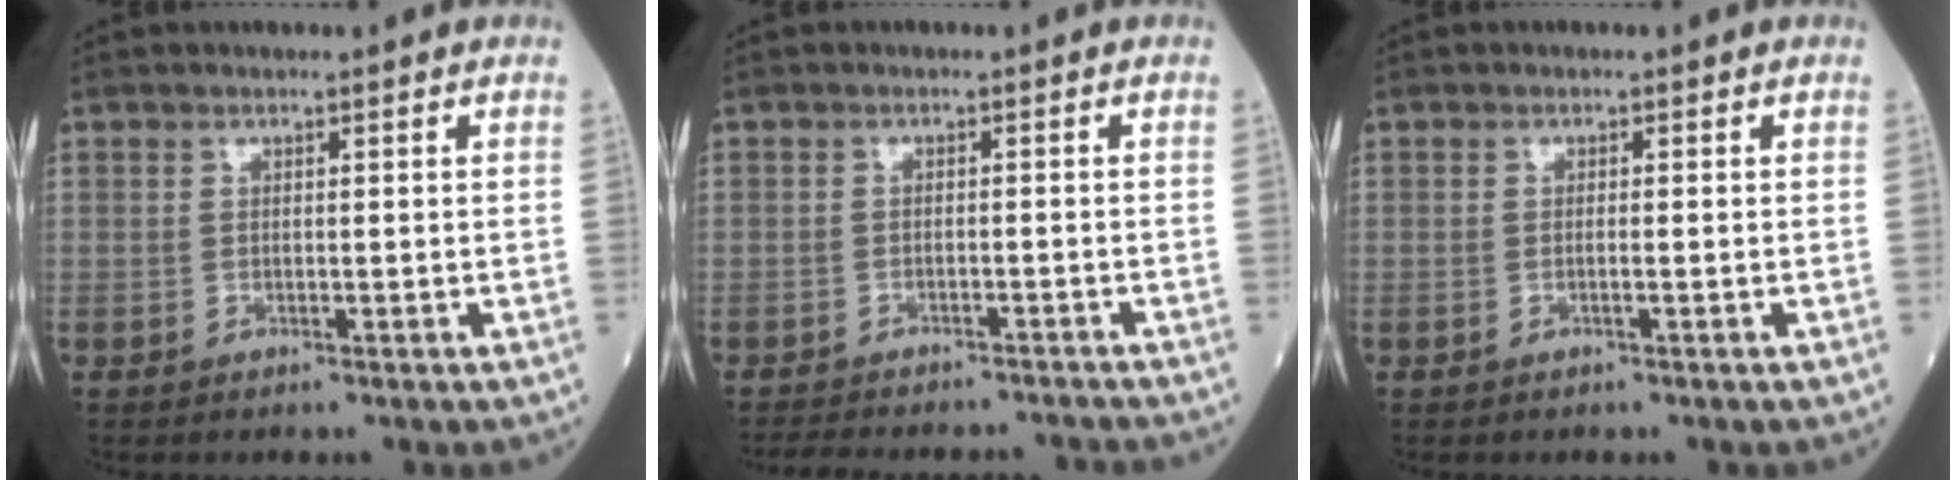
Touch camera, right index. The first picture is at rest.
{"total": 11.0, "force": [-10.4, 1.8, 3.1], "torque": [-0.053, 0.002, -0.135]}
{"total": 0.7, "force": [-0.2, 0.0, 0.6], "torque": [-0.012, 0.001, -0.004]}